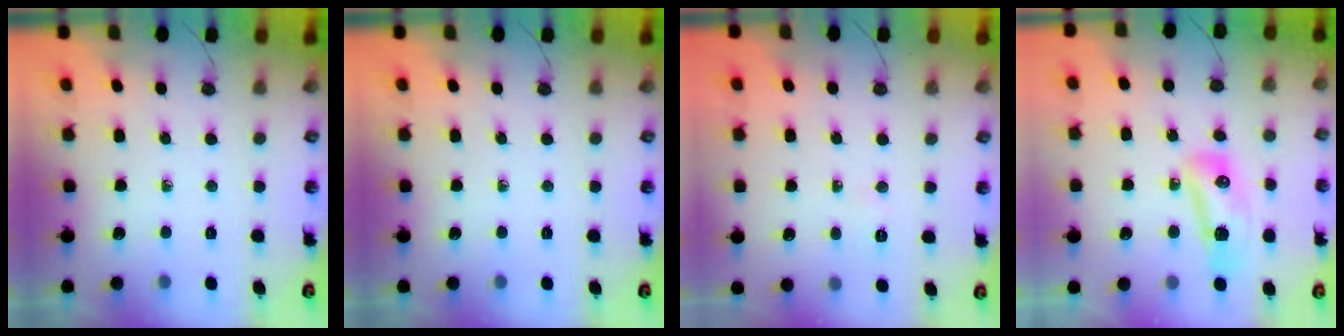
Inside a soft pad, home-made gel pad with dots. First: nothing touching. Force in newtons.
{"total": 0.0}
{"total": 2.6, "press": 2.4, "slide": 0.9}
{"total": 9.9, "press": 9.9, "slide": 0.9}